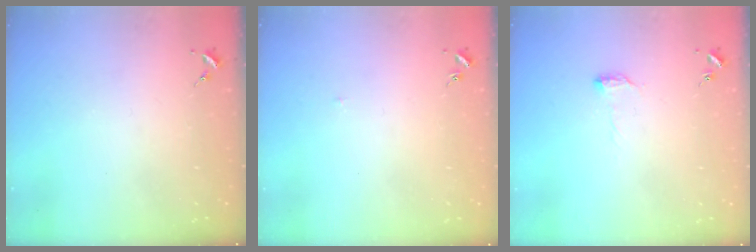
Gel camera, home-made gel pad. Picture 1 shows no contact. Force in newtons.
{"total": 1.4, "press": 1.3, "slide": 0.3}
{"total": 6.1, "press": 6.1, "slide": 0.7}